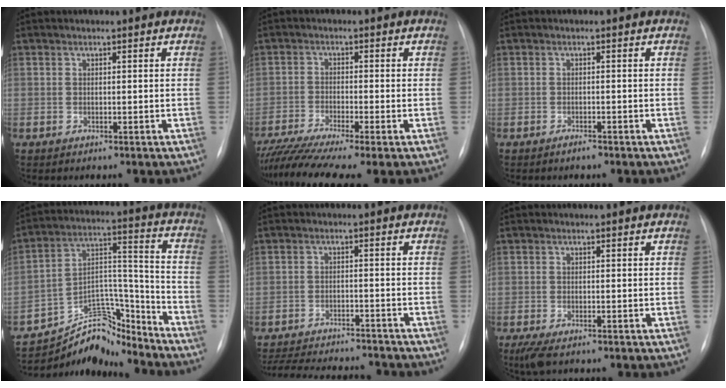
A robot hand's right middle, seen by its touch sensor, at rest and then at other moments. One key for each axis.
{"total": 10.4, "fx": -8.3, "fy": -0.2, "fz": 6.3, "tx": -0.109, "ty": -0.019, "tz": -0.136}
{"total": 1.1, "fx": -0.9, "fy": 0.2, "fz": 0.5, "tx": -0.011, "ty": -0.001, "tz": -0.012}
{"total": 12.9, "fx": -12.5, "fy": 3.1, "fz": 1.3, "tx": -0.017, "ty": 0.068, "tz": -0.211}
{"total": 15.4, "fx": -14.2, "fy": 2.9, "fz": 5.2, "tx": -0.114, "ty": -0.009, "tz": -0.198}
{"total": 3.0, "fx": -2.0, "fy": 0.9, "fz": 2.1, "tx": -0.044, "ty": -0.010, "tz": -0.032}